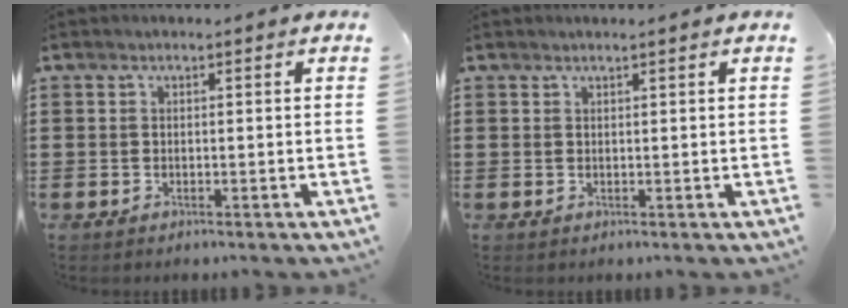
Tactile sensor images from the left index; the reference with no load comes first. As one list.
[{"total": 0.8, "force": [0.7, -0.2, 0.4], "torque": [-0.006, -0.003, 0.015]}]